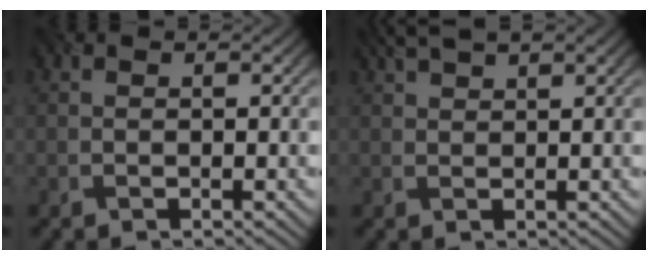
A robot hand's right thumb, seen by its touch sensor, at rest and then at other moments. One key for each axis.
{"total": 3.9, "fx": 2.8, "fy": 0.9, "fz": 2.5, "tx": -0.063, "ty": 0.012, "tz": 0.056}